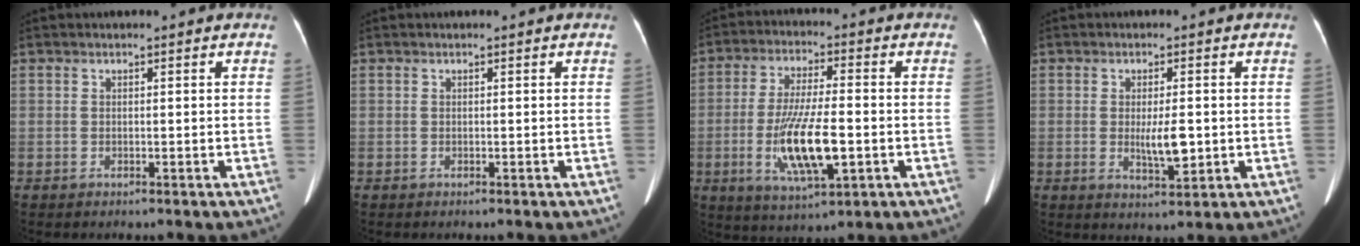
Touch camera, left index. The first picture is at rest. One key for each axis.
{"total": 0.0}
{"total": 11.7, "fx": -2.8, "fy": 2.5, "fz": 11.1, "tx": -0.219, "ty": -0.015, "tz": -0.047}
{"total": 4.7, "fx": -0.4, "fy": 1.2, "fz": 4.5, "tx": -0.079, "ty": -0.009, "tz": -0.005}